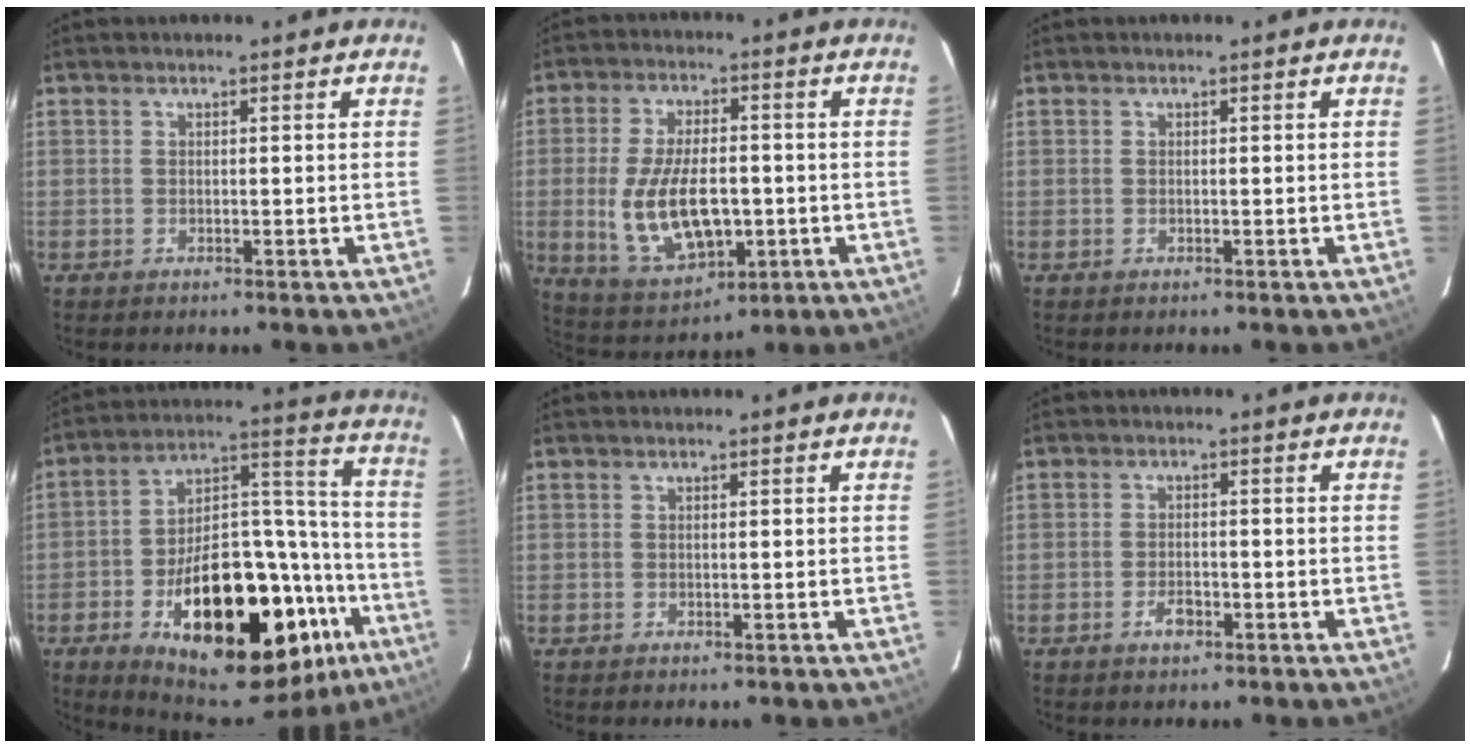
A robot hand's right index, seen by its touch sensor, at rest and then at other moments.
{"total": 14.6, "force": [-2.1, 7.5, 12.4], "torque": [-0.253, -0.015, -0.019]}
{"total": 0.0}
{"total": 34.6, "force": [-16.2, 16.1, 25.9], "torque": [-0.383, 0.050, -0.224]}
{"total": 0.0}
{"total": 2.9, "force": [-1.6, 1.5, 1.9], "torque": [-0.038, 0.001, -0.027]}